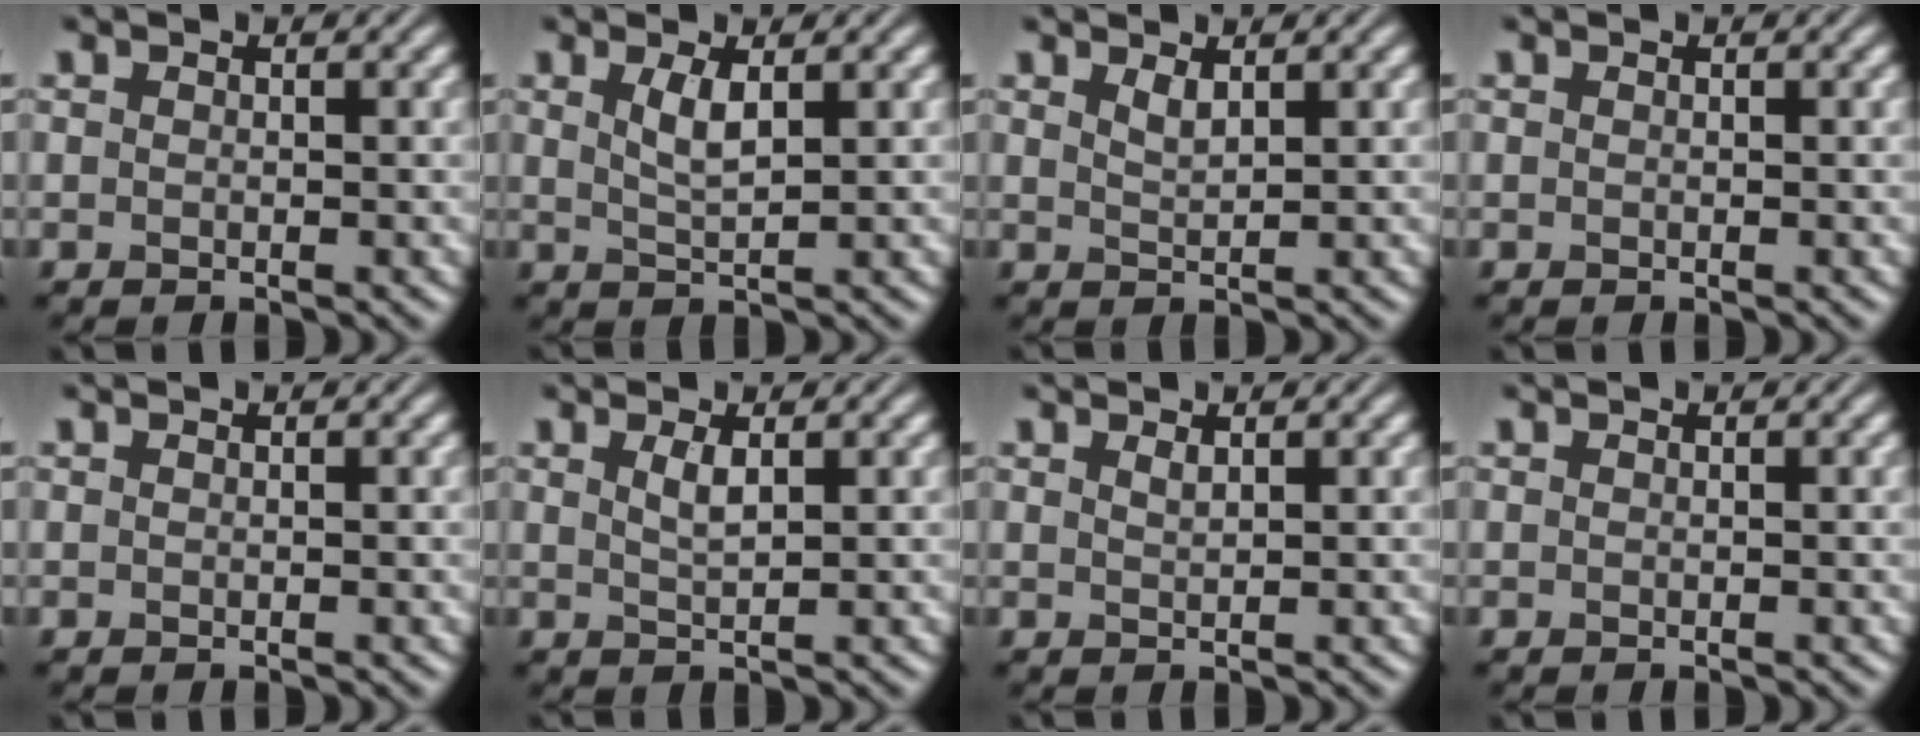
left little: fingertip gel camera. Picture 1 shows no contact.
{"total": 2.2, "force": [0.9, 0.6, 1.9], "torque": [-0.039, -0.002, 0.020]}
{"total": 1.2, "force": [0.9, 0.3, 0.8], "torque": [-0.017, -0.001, 0.019]}
{"total": 0.0}
{"total": 0.0}
{"total": 1.5, "force": [0.7, 0.4, 1.3], "torque": [-0.027, 0.000, 0.015]}
{"total": 0.7, "force": [0.6, 0.1, 0.4], "torque": [-0.006, 0.000, 0.011]}
{"total": 0.0}